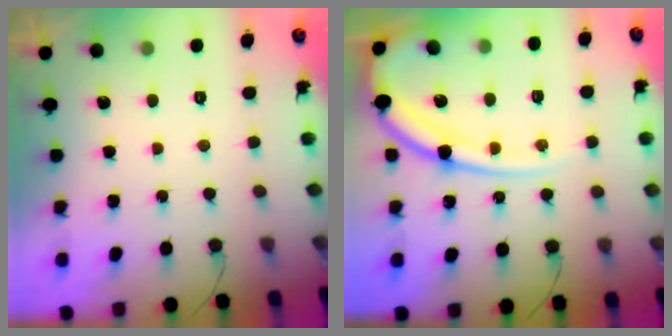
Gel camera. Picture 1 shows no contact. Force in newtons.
{"total": 15.9, "press": 15.8, "slide": 1.8}